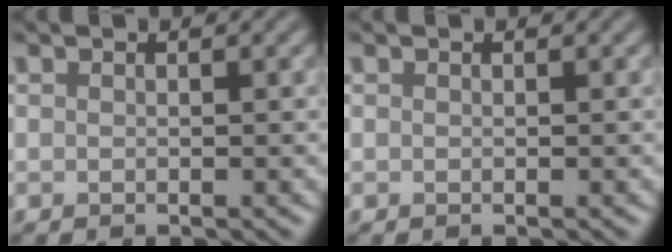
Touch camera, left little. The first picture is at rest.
{"total": 0.0}